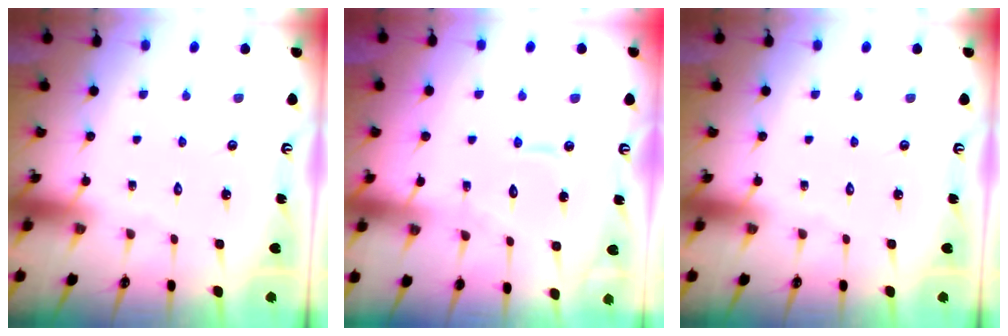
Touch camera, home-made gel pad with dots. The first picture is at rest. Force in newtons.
{"total": 7.6, "press": 7.6, "slide": 0.6}
{"total": 0.0}